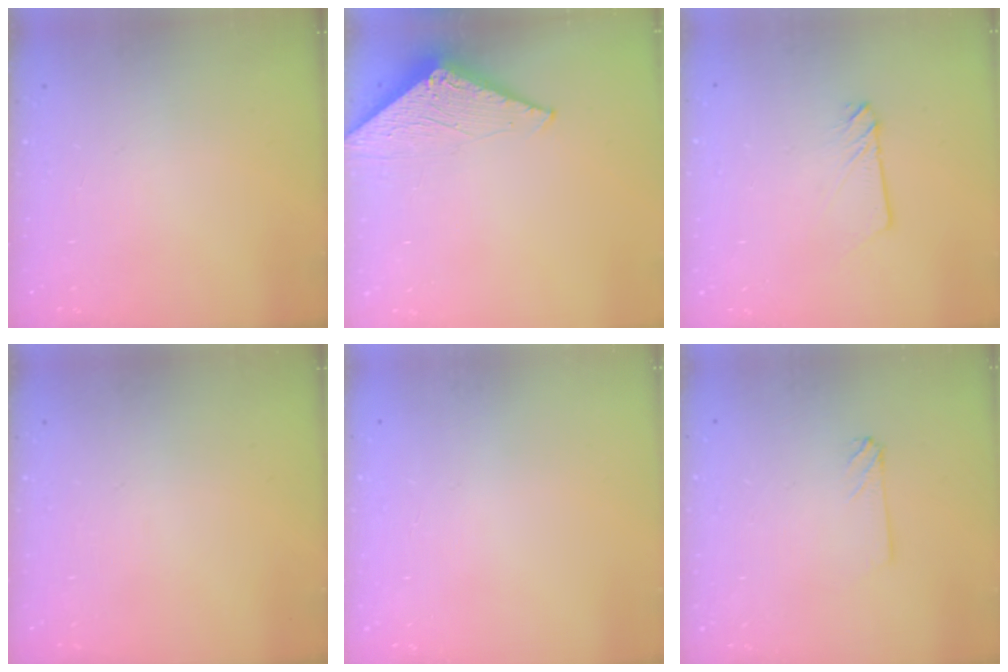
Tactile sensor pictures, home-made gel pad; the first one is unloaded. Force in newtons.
{"total": 2.8, "press": 2.8, "slide": 0.2}
{"total": 2.3, "press": 2.3, "slide": 0.2}
{"total": 0.0}
{"total": 0.0}
{"total": 2.2, "press": 2.2, "slide": 0.3}